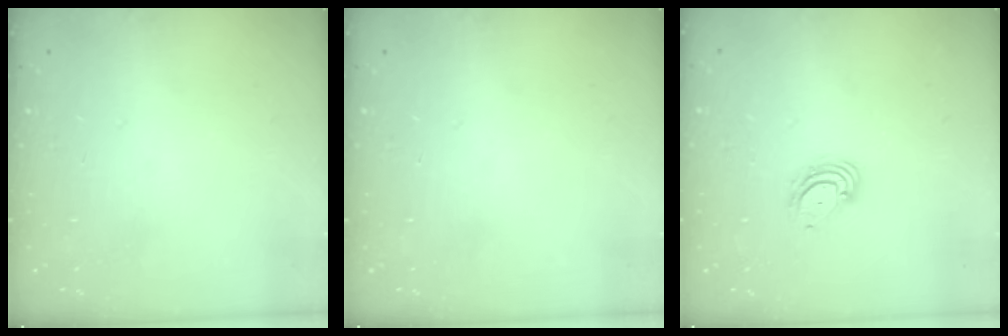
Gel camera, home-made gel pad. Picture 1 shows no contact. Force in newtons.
{"total": 0.0}
{"total": 5.0, "press": 4.9, "slide": 0.4}